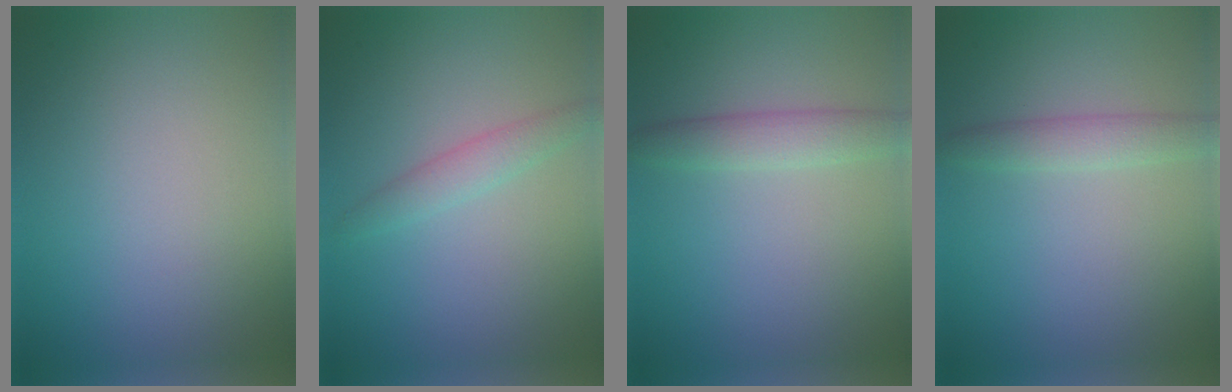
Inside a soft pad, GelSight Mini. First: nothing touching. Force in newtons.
{"total": 1.9, "press": 1.9, "slide": 0.1}
{"total": 2.5, "press": 2.5, "slide": 0.0}
{"total": 2.1, "press": 2.1, "slide": 0.1}